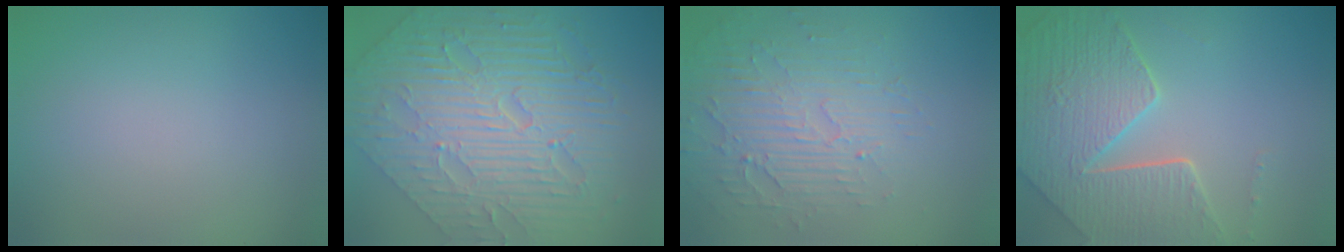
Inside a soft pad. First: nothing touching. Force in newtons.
{"total": 10.7, "press": 7.2, "slide": 7.9}
{"total": 4.1, "press": 3.3, "slide": 2.4}
{"total": 7.8, "press": 5.8, "slide": 5.3}